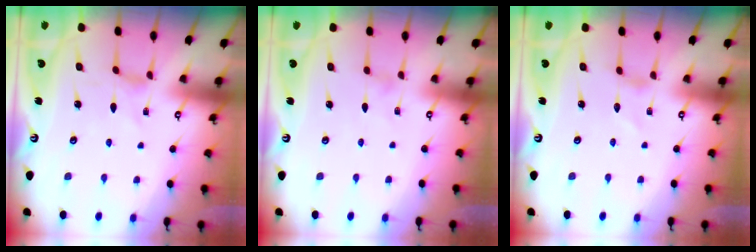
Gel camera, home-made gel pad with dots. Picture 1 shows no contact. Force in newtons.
{"total": 0.0}
{"total": 0.0}